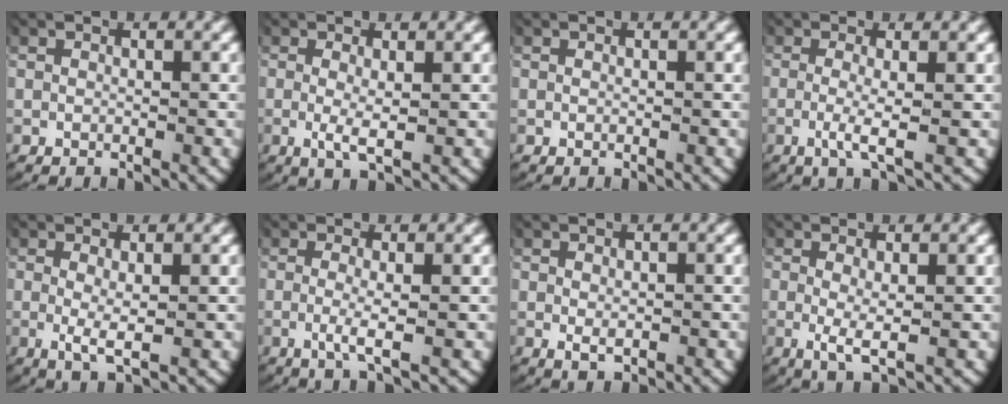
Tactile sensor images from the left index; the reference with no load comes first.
{"total": 2.2, "force": [-0.1, 0.5, 2.2], "torque": [-0.056, -0.018, 0.005]}
{"total": 0.0}
{"total": 2.6, "force": [-0.4, 0.2, 2.6], "torque": [-0.066, -0.017, -0.002]}
{"total": 2.6, "force": [-0.1, 0.5, 2.5], "torque": [-0.061, -0.021, 0.007]}
{"total": 2.3, "force": [-0.3, 0.1, 2.3], "torque": [-0.059, -0.015, -0.001]}
{"total": 1.2, "force": [-0.2, 0.6, 1.0], "torque": [-0.023, -0.011, 0.006]}
{"total": 2.7, "force": [-0.3, 0.6, 2.6], "torque": [-0.065, -0.022, 0.005]}